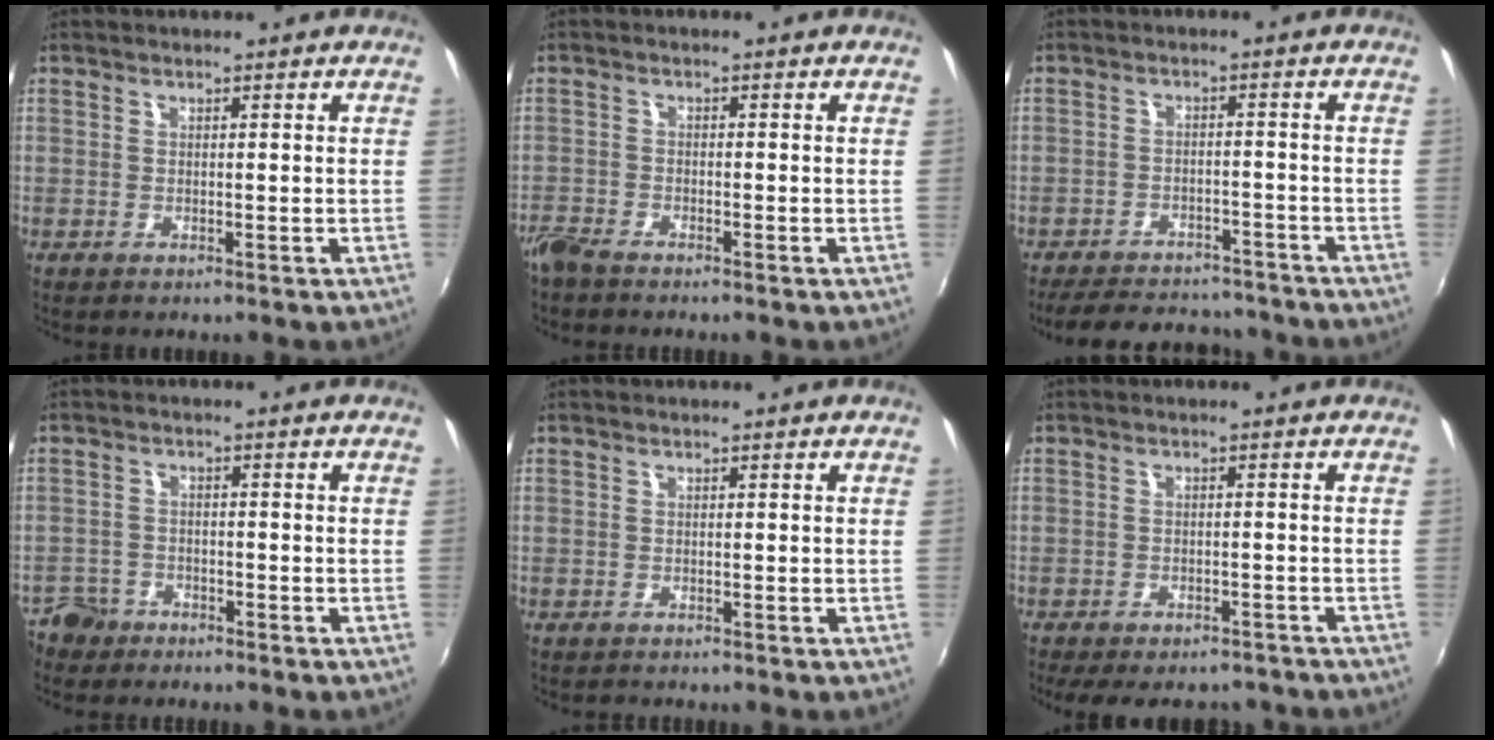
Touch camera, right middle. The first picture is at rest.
{"total": 4.0, "force": [-3.6, 1.0, 1.5], "torque": [-0.041, -0.015, -0.073]}
{"total": 14.6, "force": [-12.5, 5.7, 5.0], "torque": [-0.119, 0.020, -0.166]}
{"total": 5.5, "force": [-4.1, 3.6, 0.6], "torque": [-0.029, 0.011, -0.079]}
{"total": 0.7, "force": [-0.6, 0.4, -0.1], "torque": [0.000, -0.001, -0.012]}
{"total": 12.7, "force": [-10.5, 4.6, 5.3], "torque": [-0.115, -0.018, -0.138]}